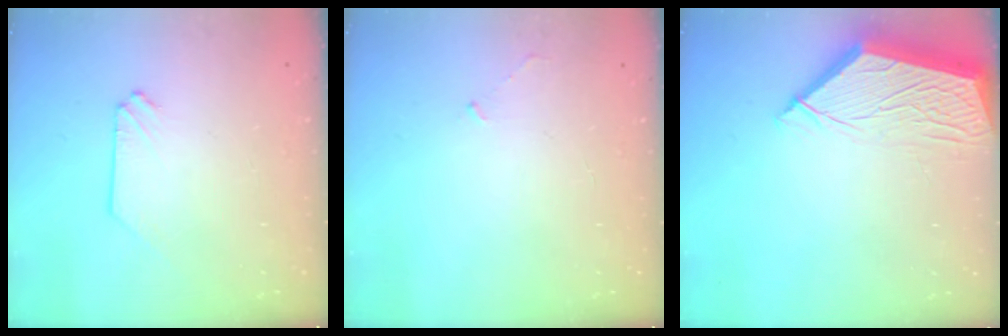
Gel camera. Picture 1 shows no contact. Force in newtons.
{"total": 2.5, "press": 2.4, "slide": 0.6}
{"total": 6.7, "press": 6.7, "slide": 0.7}